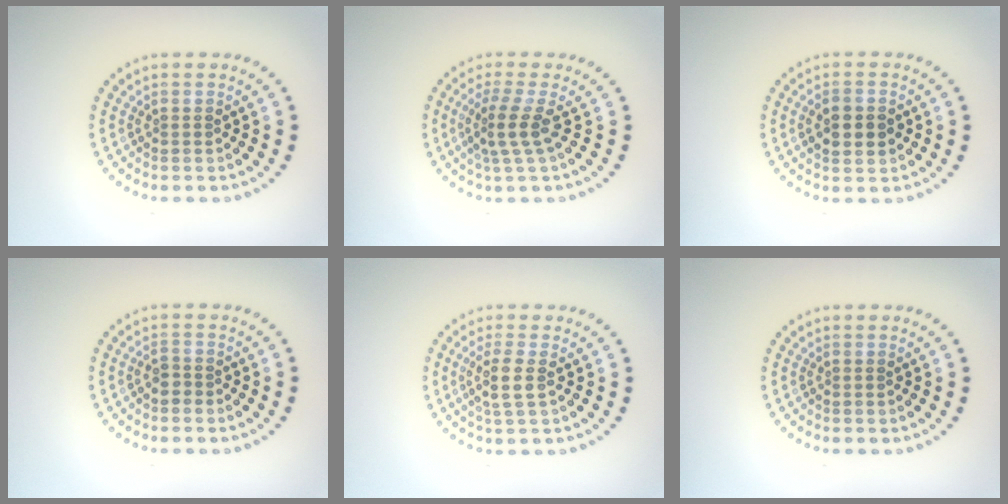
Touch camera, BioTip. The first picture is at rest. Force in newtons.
{"total": 2.6, "press": 1.9, "slide": 1.9}
{"total": 3.1, "press": 3.1, "slide": 0.1}
{"total": 1.0, "press": 0.8, "slide": 0.6}
{"total": 2.4, "press": 2.0, "slide": 1.3}
{"total": 0.0}